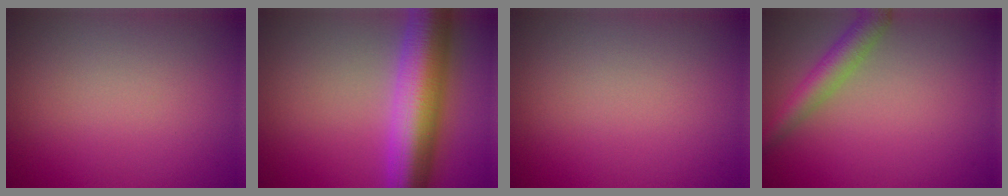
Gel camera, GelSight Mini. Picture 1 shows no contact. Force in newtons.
{"total": 10.1, "press": 10.1, "slide": 0.1}
{"total": 0.0}
{"total": 3.1, "press": 3.1, "slide": 0.1}